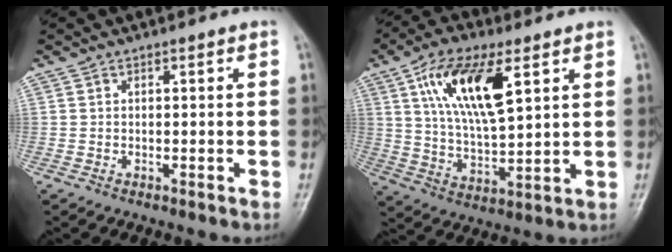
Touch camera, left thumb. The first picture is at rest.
{"total": 15.4, "force": [6.2, 6.1, 12.6], "torque": [-0.221, -0.020, 0.118]}